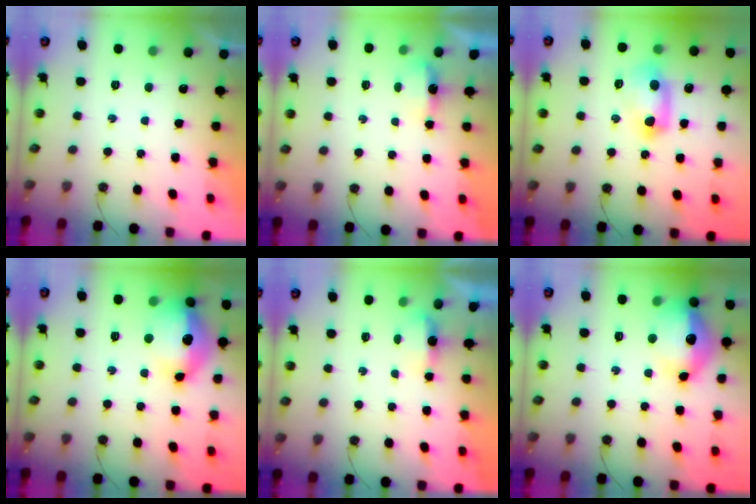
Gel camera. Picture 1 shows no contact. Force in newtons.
{"total": 3.3, "press": 3.2, "slide": 0.6}
{"total": 17.6, "press": 12.2, "slide": 12.7}
{"total": 16.0, "press": 15.9, "slide": 1.9}
{"total": 3.0, "press": 2.9, "slide": 0.6}
{"total": 15.1, "press": 15.1, "slide": 1.4}